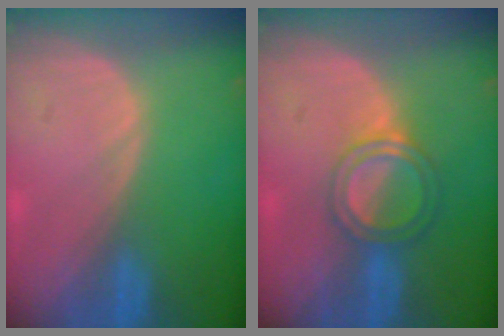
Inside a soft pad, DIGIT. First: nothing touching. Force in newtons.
{"total": 5.1, "press": 4.6, "slide": 2.1}